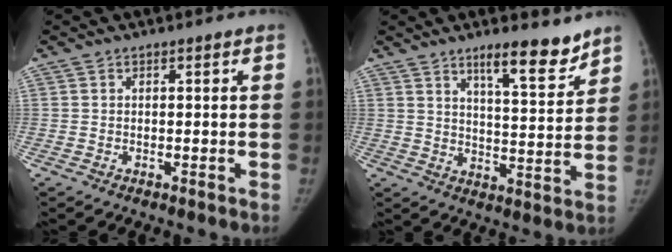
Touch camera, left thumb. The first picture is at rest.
{"total": 10.0, "force": [7.4, 2.2, 6.3], "torque": [-0.074, -0.059, 0.118]}